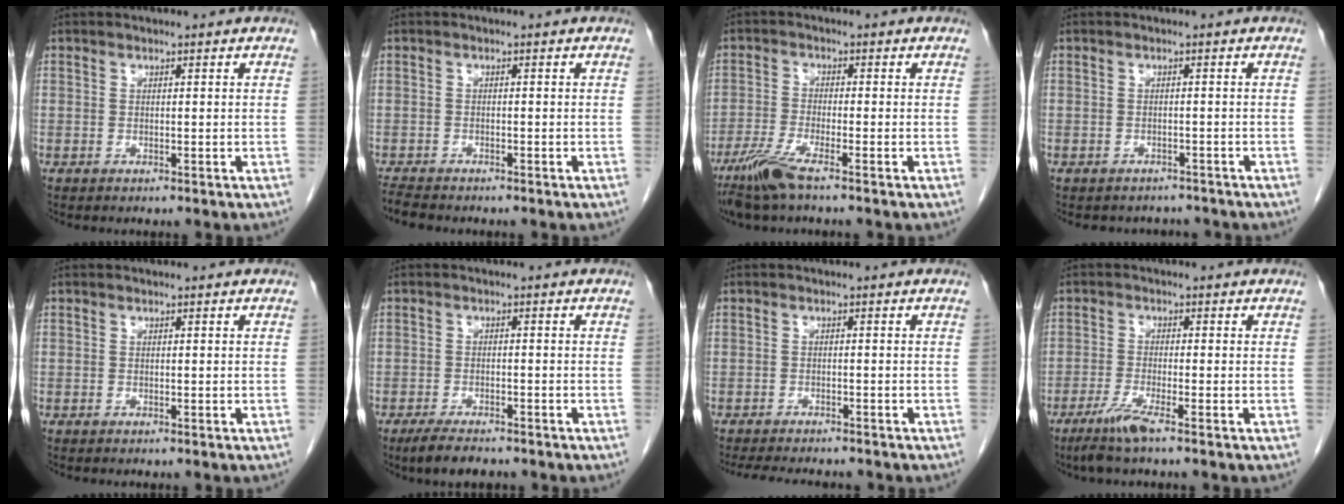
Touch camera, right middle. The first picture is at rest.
{"total": 3.1, "force": [-2.9, 0.5, 1.0], "torque": [-0.018, -0.012, -0.051]}
{"total": 5.7, "force": [-4.1, 0.2, 4.0], "torque": [-0.091, -0.017, -0.083]}
{"total": 4.4, "force": [-3.9, 1.9, 0.2], "torque": [-0.005, 0.006, -0.047]}
{"total": 0.0}
{"total": 4.7, "force": [-3.8, 1.2, 2.5], "torque": [-0.050, -0.009, -0.062]}
{"total": 9.3, "force": [-8.4, 1.9, 3.7], "torque": [-0.058, -0.012, -0.116]}
{"total": 4.4, "force": [-3.0, -0.3, 3.2], "torque": [-0.071, -0.013, -0.064]}